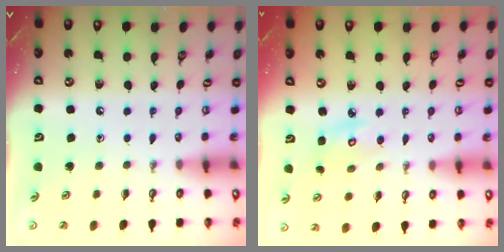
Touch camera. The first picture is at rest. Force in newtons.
{"total": 3.2, "press": 3.2, "slide": 0.2}